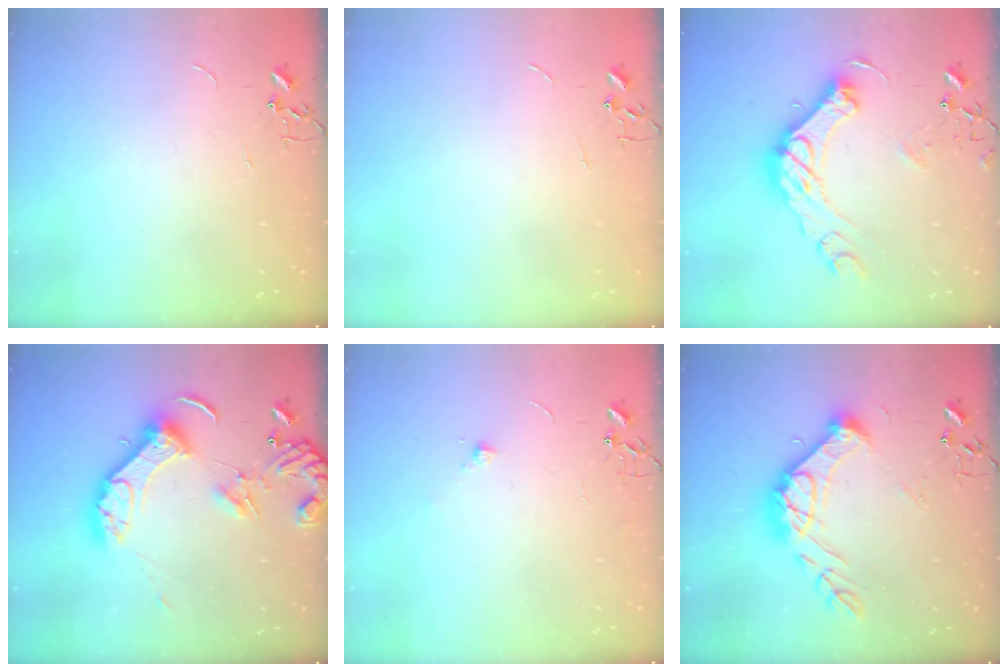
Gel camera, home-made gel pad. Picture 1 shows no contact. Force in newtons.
{"total": 0.0}
{"total": 18.8, "press": 18.7, "slide": 1.8}
{"total": 15.2, "press": 15.0, "slide": 2.2}
{"total": 5.6, "press": 5.6, "slide": 0.7}
{"total": 18.1, "press": 18.0, "slide": 1.4}